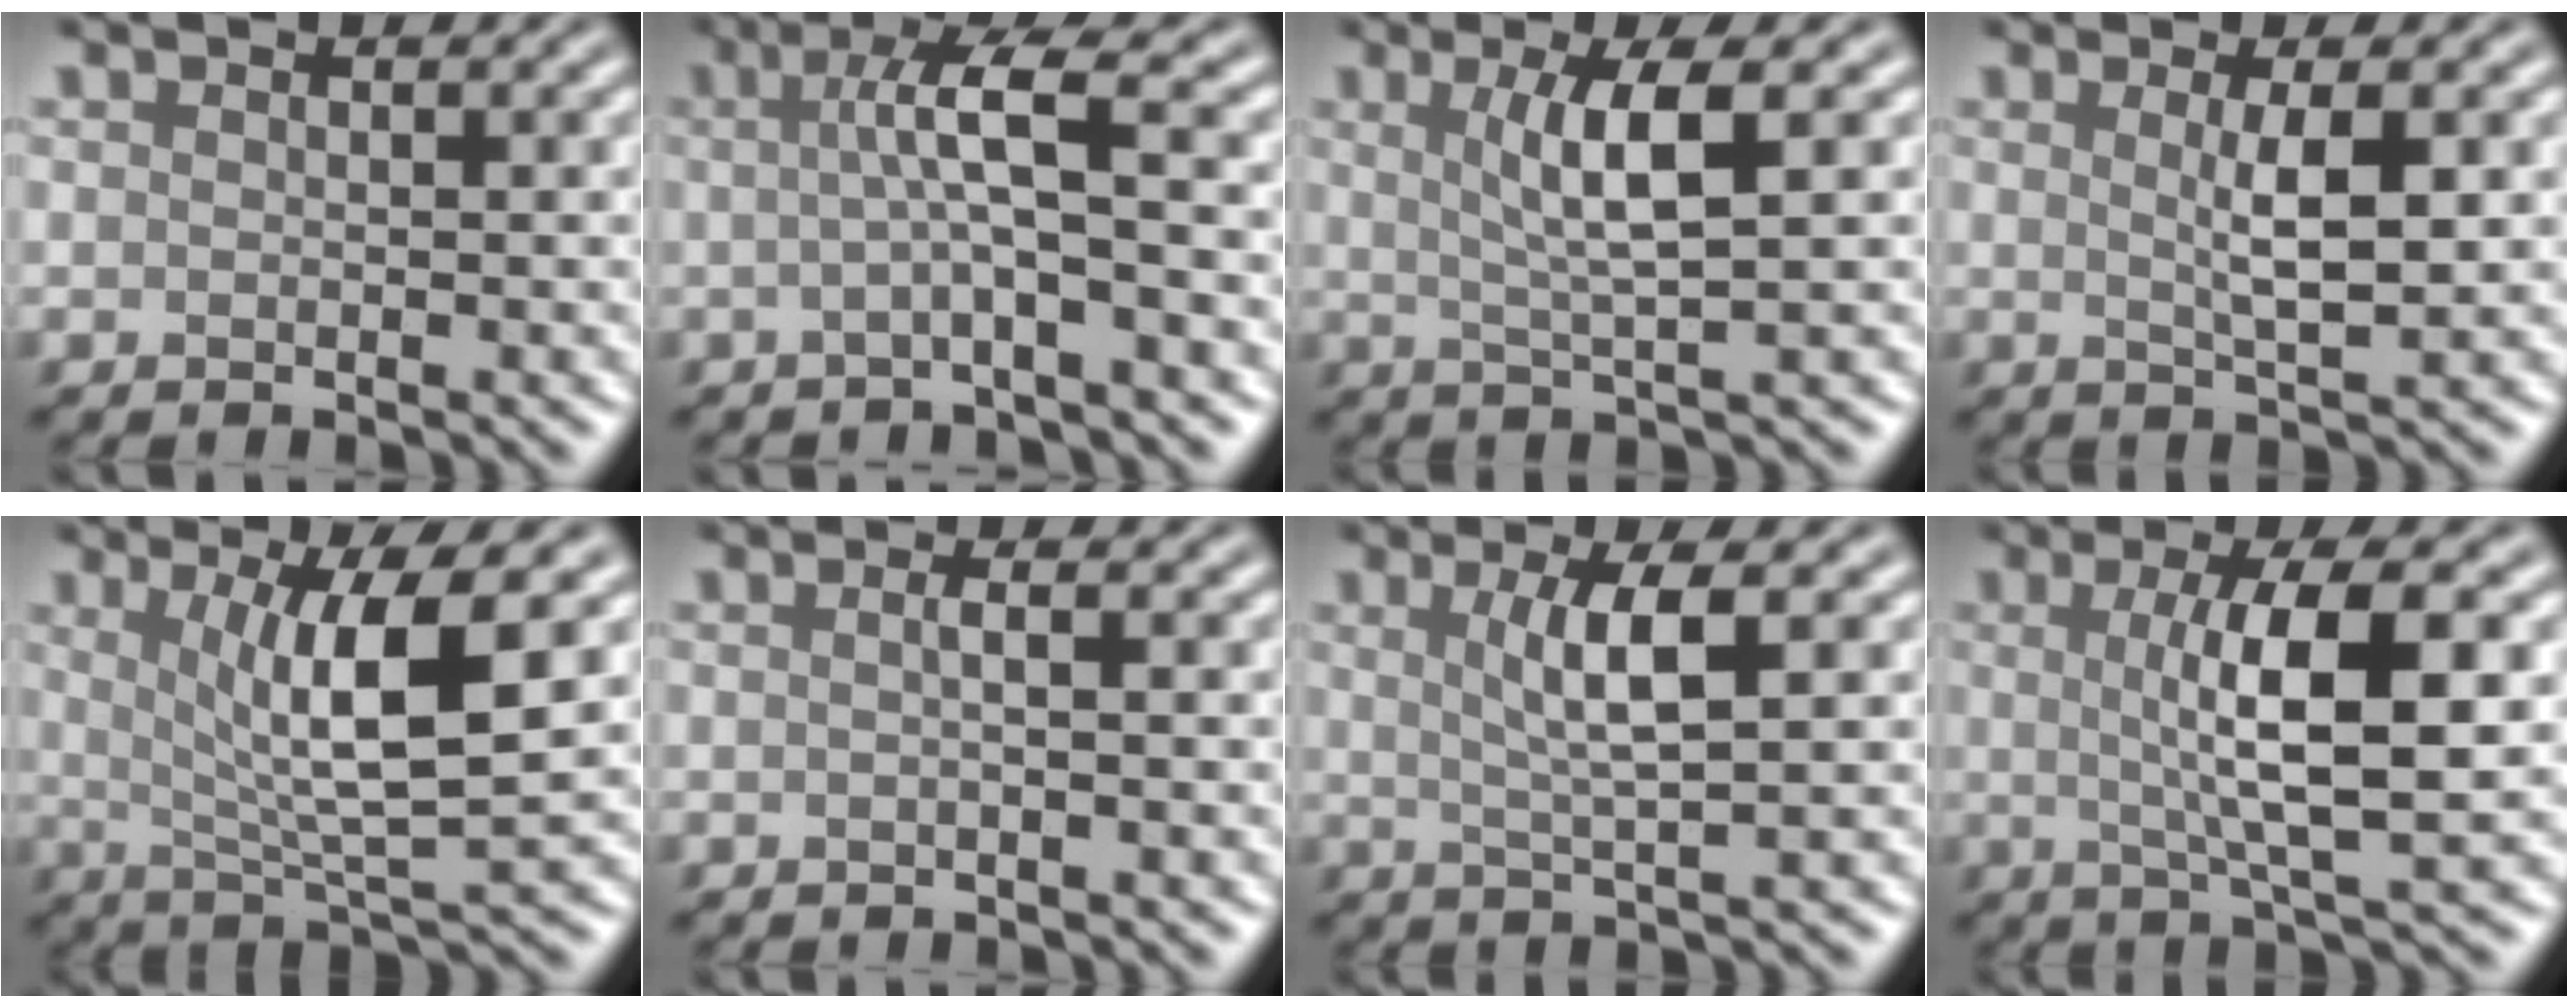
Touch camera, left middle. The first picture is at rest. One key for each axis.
{"total": 4.3, "fx": 0.0, "fy": 0.6, "fz": 4.3, "tx": -0.074, "ty": 0.006, "tz": -0.006}
{"total": 4.5, "fx": 1.1, "fy": 0.7, "fz": 4.3, "tx": -0.075, "ty": 0.000, "tz": 0.022}
{"total": 3.2, "fx": 0.6, "fy": 0.6, "fz": 3.1, "tx": -0.053, "ty": -0.004, "tz": 0.009}
{"total": 7.1, "fx": 1.6, "fy": 1.5, "fz": 6.7, "tx": -0.109, "ty": -0.005, "tz": 0.029}
{"total": 1.4, "fx": 0.0, "fy": 0.5, "fz": 1.3, "tx": -0.012, "ty": -0.005, "tz": -0.009}
{"total": 4.0, "fx": 1.0, "fy": 0.7, "fz": 3.9, "tx": -0.068, "ty": 0.000, "tz": 0.019}
{"total": 7.2, "fx": 0.7, "fy": 1.6, "fz": 7.0, "tx": -0.108, "ty": 0.006, "tz": 0.010}